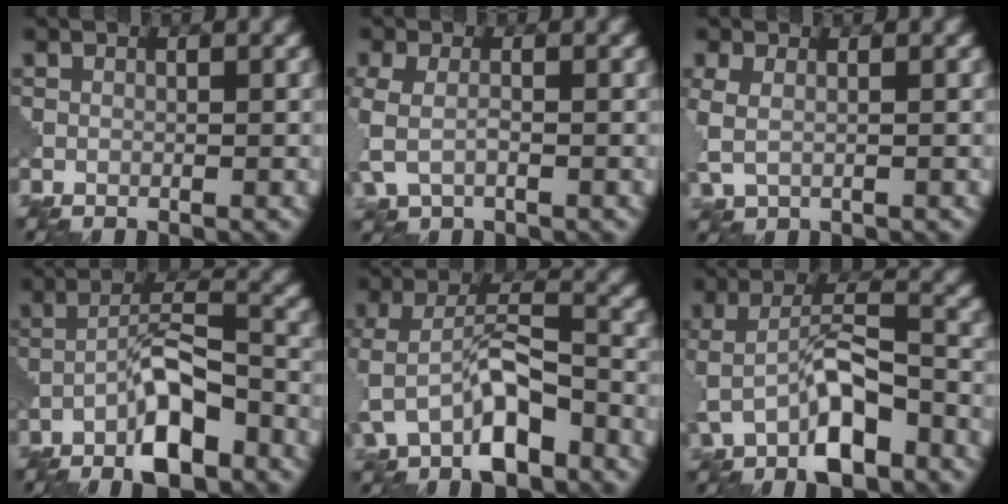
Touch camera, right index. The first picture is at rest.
{"total": 3.2, "force": [-0.6, 2.0, 2.5], "torque": [-0.073, -0.007, -0.015]}
{"total": 2.8, "force": [0.2, 1.8, 2.1], "torque": [-0.060, -0.005, 0.006]}
{"total": 6.6, "force": [-3.7, 2.0, 5.0], "torque": [-0.085, 0.012, -0.069]}
{"total": 6.9, "force": [-3.0, 3.4, 5.2], "torque": [-0.097, 0.003, -0.062]}
{"total": 6.5, "force": [-2.3, 2.8, 5.4], "torque": [-0.101, 0.003, -0.042]}